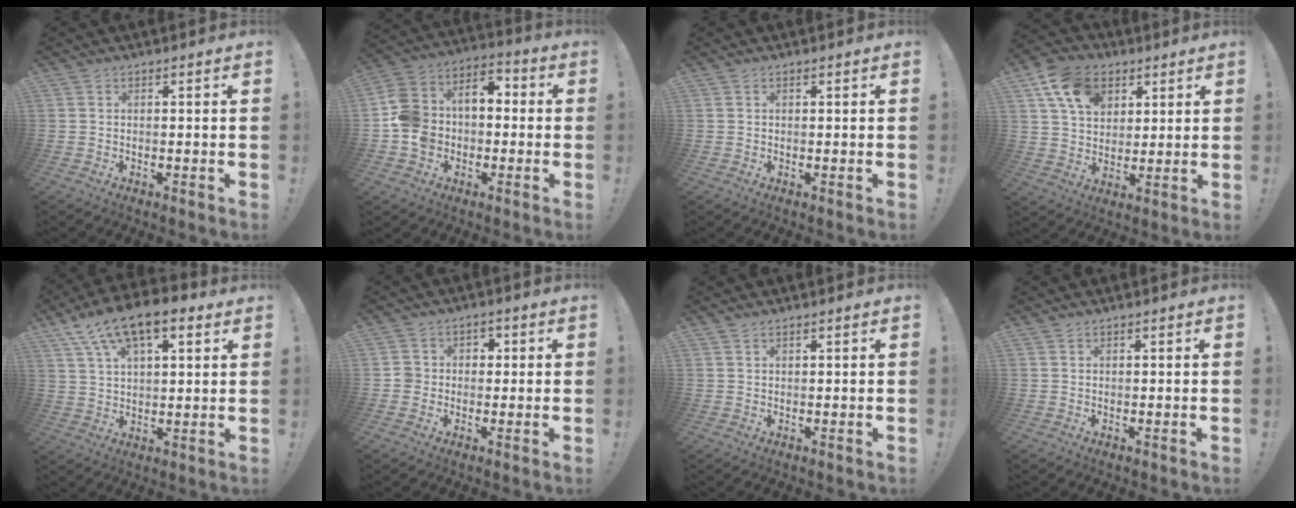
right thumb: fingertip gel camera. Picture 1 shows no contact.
{"total": 11.7, "force": [-2.1, 10.1, 5.5], "torque": [-0.112, 0.022, -0.031]}
{"total": 0.0}
{"total": 13.2, "force": [5.7, 9.5, 7.1], "torque": [-0.109, -0.013, 0.109]}
{"total": 13.9, "force": [8.0, 6.1, 9.6], "torque": [-0.163, -0.033, 0.142]}
{"total": 4.8, "force": [-0.7, 4.7, 0.9], "torque": [-0.007, 0.012, -0.014]}
{"total": 0.7, "force": [0.6, 0.2, 0.2], "torque": [-0.005, 0.001, 0.012]}
{"total": 0.0}